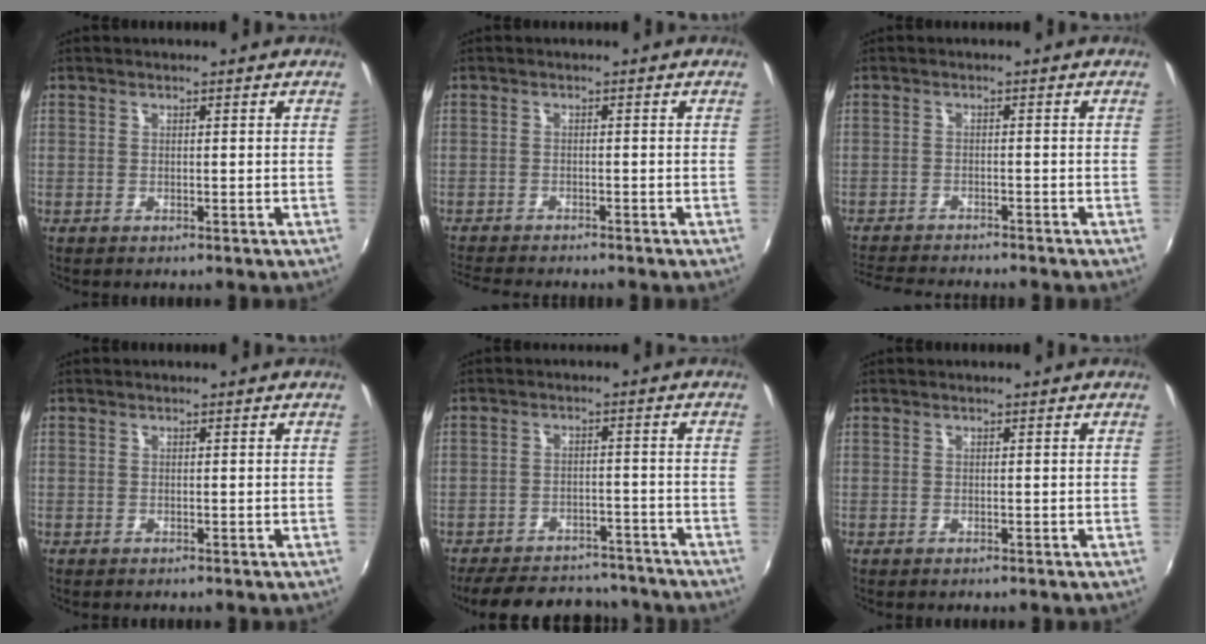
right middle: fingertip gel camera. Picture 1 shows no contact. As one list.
[{"total": 6.6, "force": [-6.1, 0.7, 2.4], "torque": [-0.064, -0.020, -0.101]}, {"total": 8.2, "force": [-7.7, 0.8, 2.8], "torque": [-0.076, -0.017, -0.126]}, {"total": 0.0}, {"total": 18.9, "force": [-16.1, 7.1, 6.8], "torque": [-0.153, 0.019, -0.206]}, {"total": 0.0}]